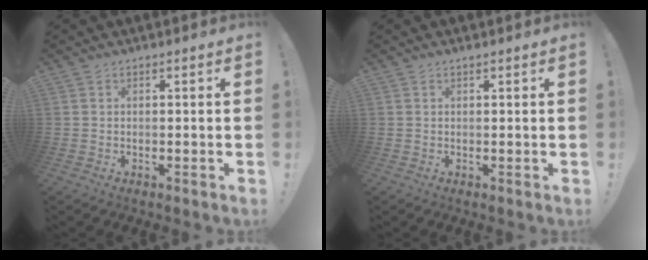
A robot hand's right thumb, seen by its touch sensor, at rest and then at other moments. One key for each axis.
{"total": 0.5, "fx": 0.4, "fy": -0.2, "fz": 0.2, "tx": 0.004, "ty": -0.004, "tz": 0.006}